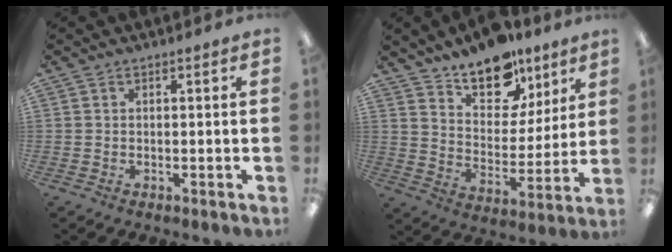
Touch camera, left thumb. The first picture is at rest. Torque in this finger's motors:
{"motor_torque": [0.30, 0.70, 1.40, -1.37, 0.08]}